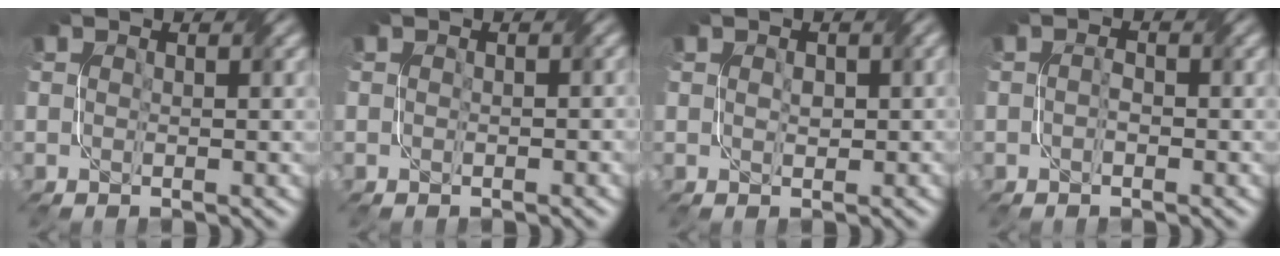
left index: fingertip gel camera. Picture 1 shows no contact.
{"total": 0.5, "force": [-0.1, 0.2, 0.5], "torque": [-0.009, -0.002, -0.002]}
{"total": 1.2, "force": [0.1, 0.8, 1.0], "torque": [-0.014, 0.000, 0.005]}
{"total": 1.0, "force": [-0.6, 0.4, 0.7], "torque": [-0.013, 0.001, -0.010]}